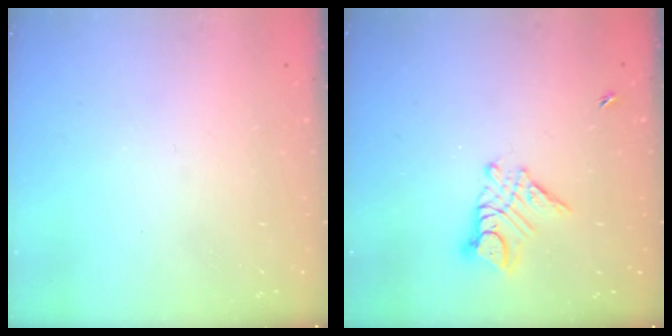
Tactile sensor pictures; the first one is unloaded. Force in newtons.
{"total": 8.8, "press": 8.8, "slide": 0.5}